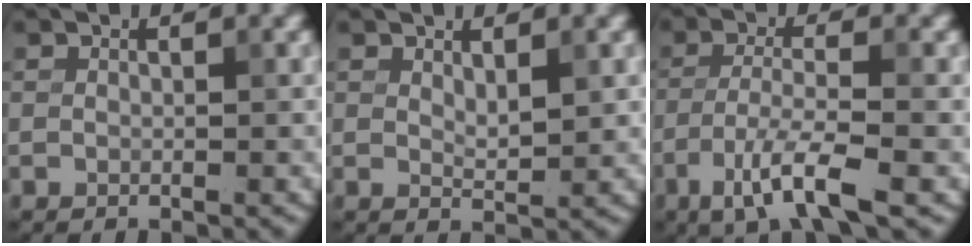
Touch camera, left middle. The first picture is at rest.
{"total": 1.6, "force": [0.7, 0.6, 1.3], "torque": [-0.024, -0.004, 0.015]}
{"total": 5.5, "force": [-3.0, 1.1, 4.5], "torque": [-0.087, -0.001, -0.063]}